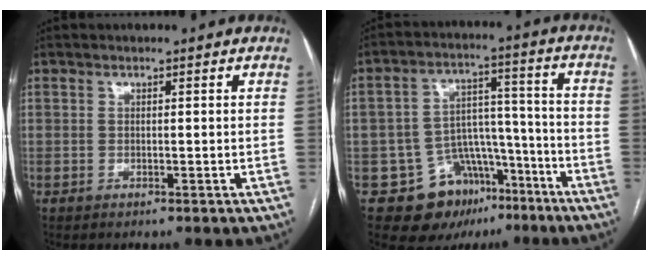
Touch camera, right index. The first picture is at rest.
{"total": 12.4, "force": [-7.4, 8.9, 4.5], "torque": [-0.054, 0.059, -0.103]}